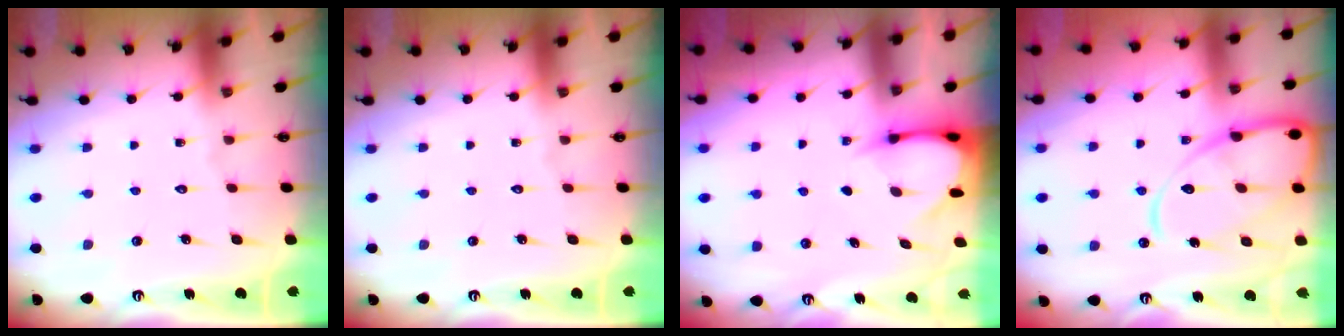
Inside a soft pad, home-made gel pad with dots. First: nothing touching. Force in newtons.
{"total": 0.0}
{"total": 3.7, "press": 3.7, "slide": 0.3}
{"total": 15.2, "press": 15.1, "slide": 1.5}